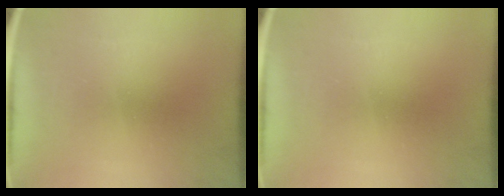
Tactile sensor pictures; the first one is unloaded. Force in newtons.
{"total": 0.0}